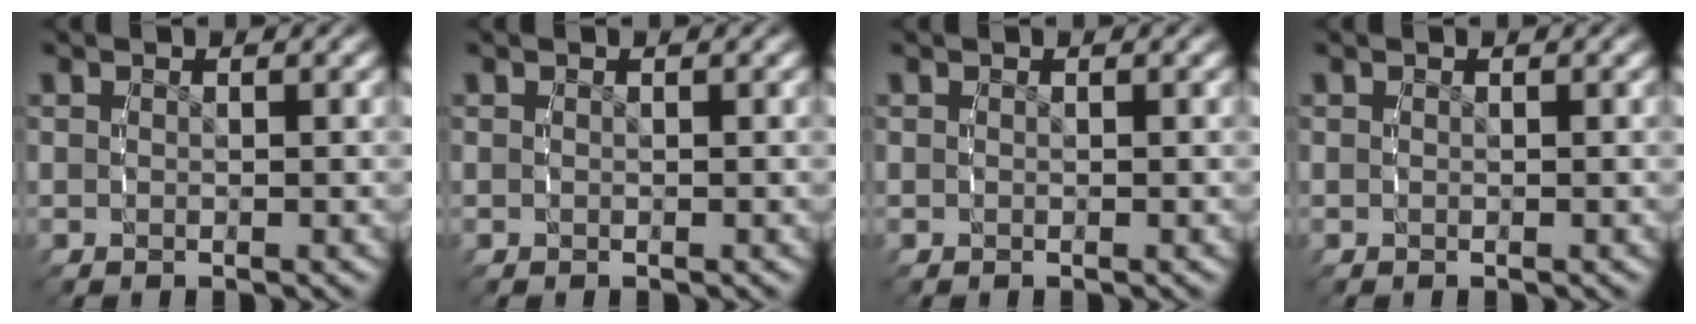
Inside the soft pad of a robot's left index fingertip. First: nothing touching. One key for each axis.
{"total": 0.0}
{"total": 0.0}
{"total": 0.0}